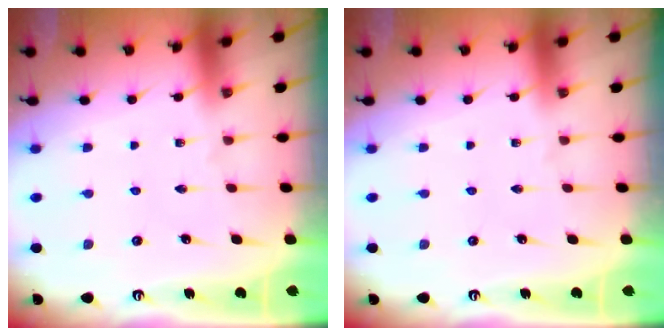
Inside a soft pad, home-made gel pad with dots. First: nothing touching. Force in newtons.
{"total": 0.0}